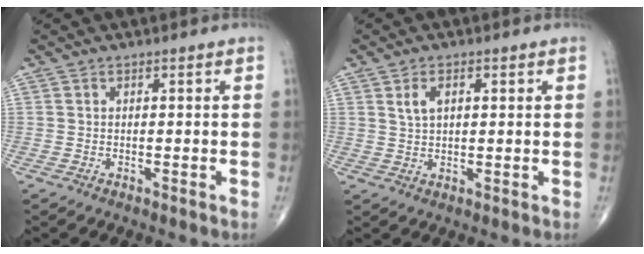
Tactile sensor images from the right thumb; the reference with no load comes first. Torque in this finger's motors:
{"motor_torque": [-0.23, 0.33, 0.14, 0.18, 0.09]}